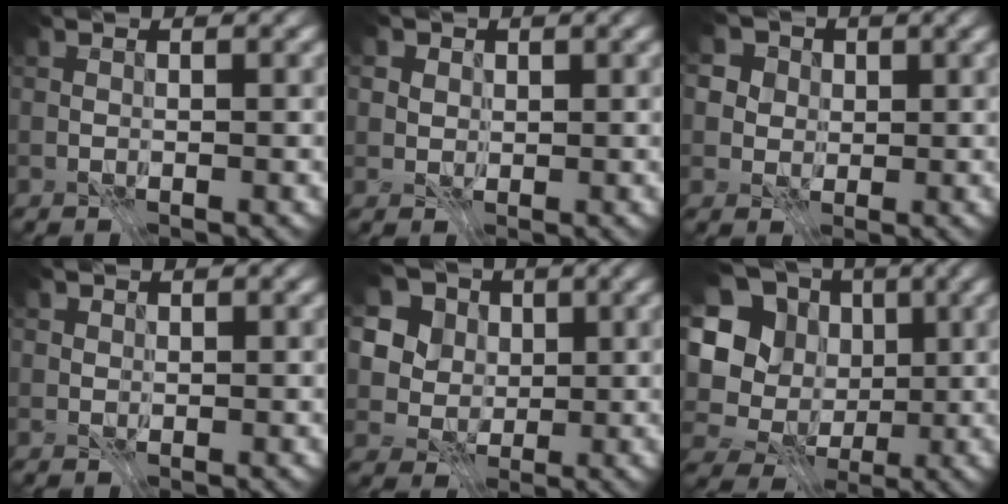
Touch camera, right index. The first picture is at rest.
{"total": 3.6, "force": [1.6, 2.9, 1.4], "torque": [-0.035, 0.009, 0.023]}
{"total": 6.7, "force": [2.8, 5.4, 2.7], "torque": [-0.050, 0.012, 0.029]}
{"total": 0.9, "force": [0.4, 0.7, 0.1], "torque": [-0.002, -0.008, 0.017]}
{"total": 7.9, "force": [2.5, 6.6, 3.7], "torque": [-0.078, 0.009, 0.025]}
{"total": 15.2, "force": [-0.2, 13.9, 6.1], "torque": [-0.163, 0.015, -0.006]}